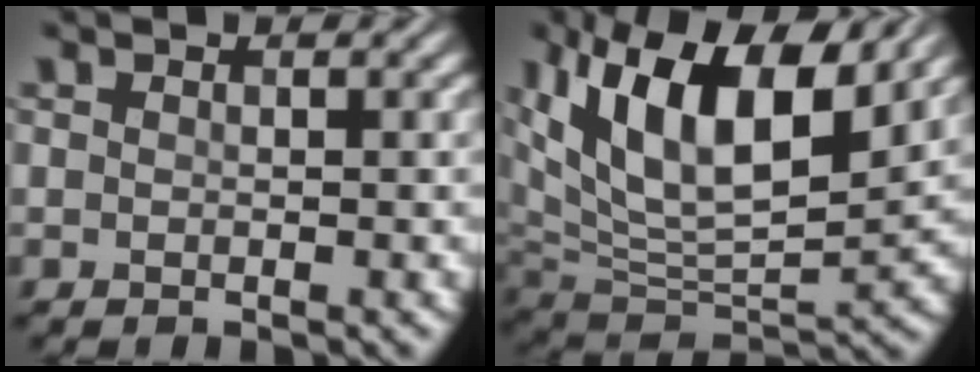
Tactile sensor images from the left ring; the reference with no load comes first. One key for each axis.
{"total": 13.7, "fx": 6.2, "fy": 6.0, "fz": 10.7, "tx": -0.184, "ty": 0.004, "tz": 0.113}